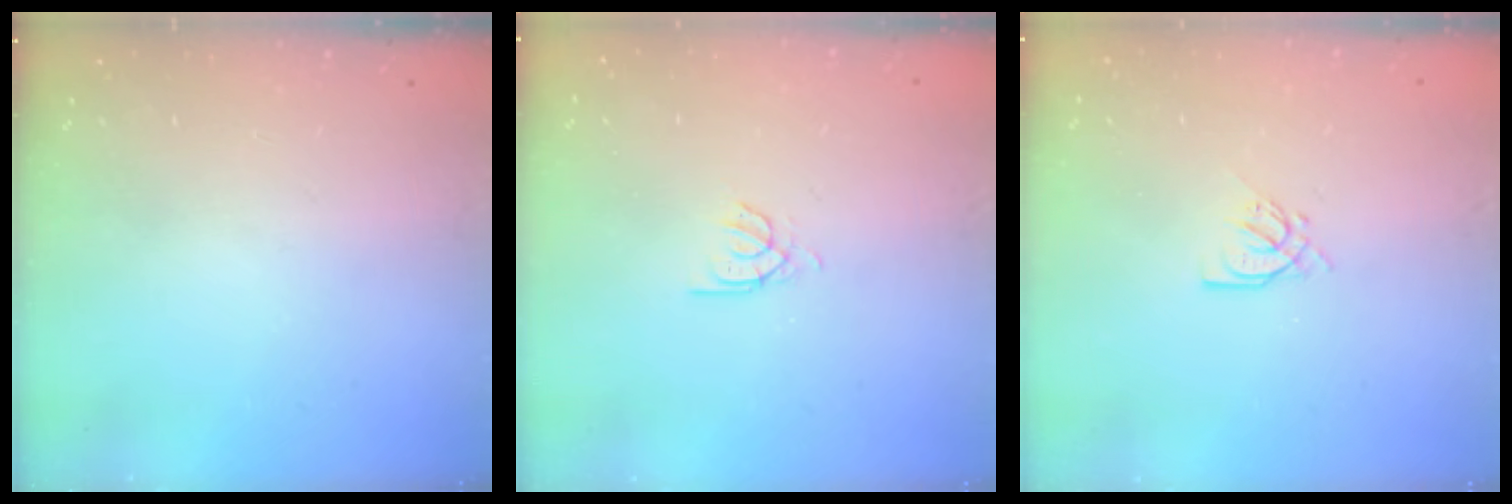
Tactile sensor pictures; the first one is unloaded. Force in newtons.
{"total": 2.4, "press": 2.4, "slide": 0.2}
{"total": 4.4, "press": 4.4, "slide": 0.3}